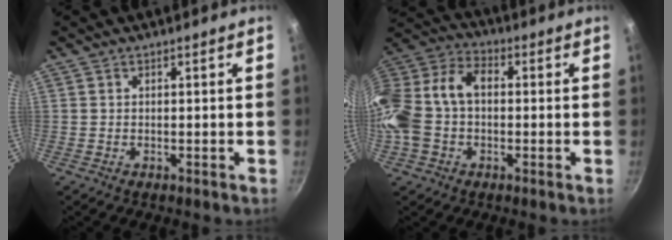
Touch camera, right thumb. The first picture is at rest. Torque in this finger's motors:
{"motor_torque": [1.00, 1.24, 0.68, -0.57, 0.21]}